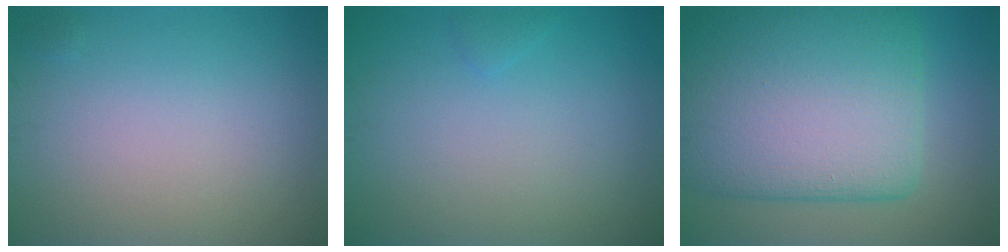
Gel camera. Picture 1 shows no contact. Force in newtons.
{"total": 0.5, "press": 0.5, "slide": 0.0}
{"total": 13.8, "press": 13.8, "slide": 0.9}